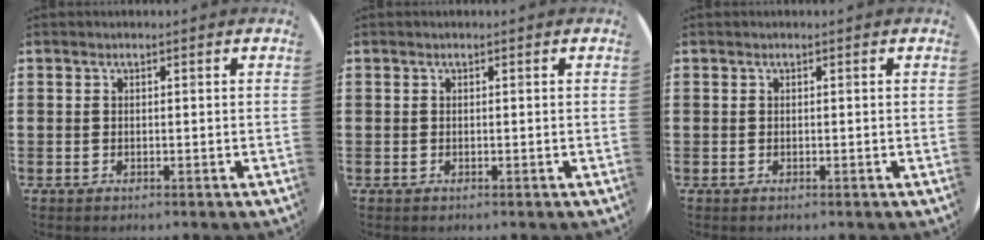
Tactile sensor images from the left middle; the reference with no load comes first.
{"total": 0.0}
{"total": 0.0}